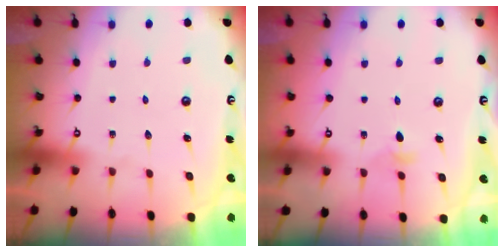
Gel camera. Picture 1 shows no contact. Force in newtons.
{"total": 4.2, "press": 4.1, "slide": 0.9}